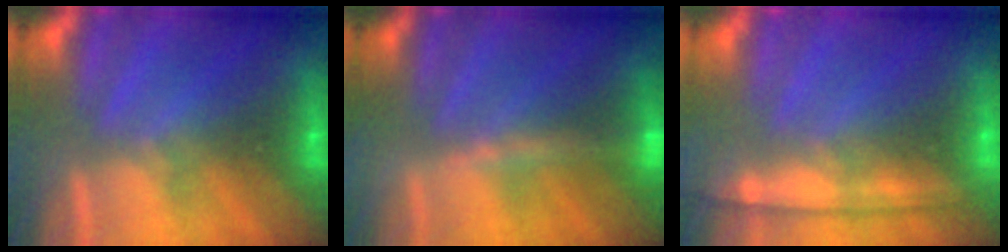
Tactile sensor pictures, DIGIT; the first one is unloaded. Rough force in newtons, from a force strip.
{"total": 3.8}
{"total": 1.0}